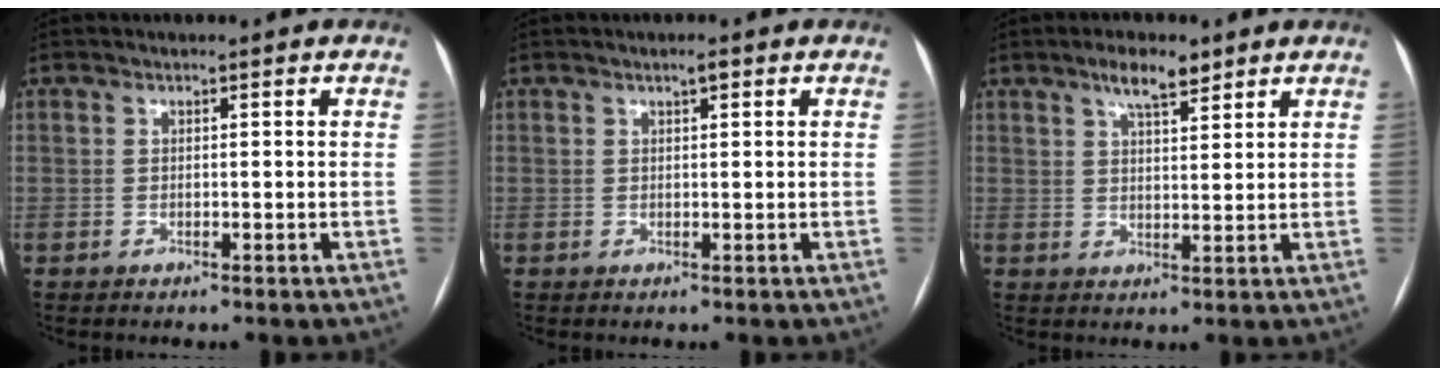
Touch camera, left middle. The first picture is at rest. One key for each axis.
{"total": 1.0, "fx": 0.6, "fy": 0.3, "fz": 0.8, "tx": -0.013, "ty": 0.002, "tz": 0.009}
{"total": 4.9, "fx": 3.4, "fy": 1.4, "fz": 3.2, "tx": -0.056, "ty": 0.006, "tz": 0.057}